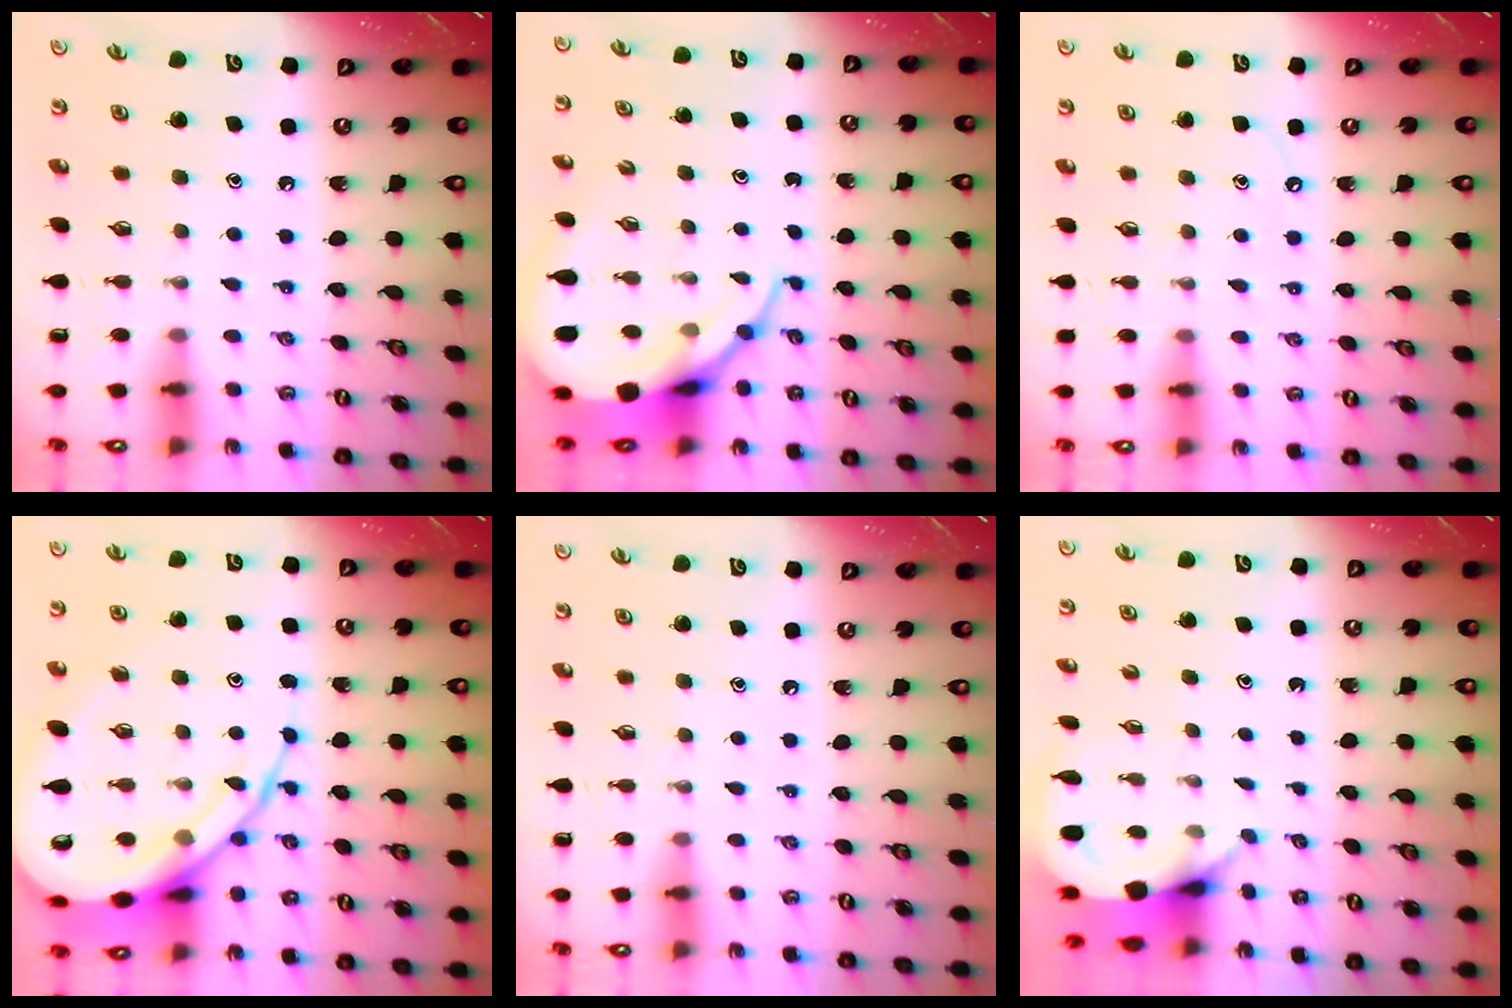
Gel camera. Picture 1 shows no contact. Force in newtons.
{"total": 11.4, "press": 11.3, "slide": 1.2}
{"total": 3.8, "press": 3.8, "slide": 0.5}
{"total": 17.4, "press": 17.4, "slide": 1.6}
{"total": 0.0}
{"total": 3.9, "press": 3.9, "slide": 0.3}